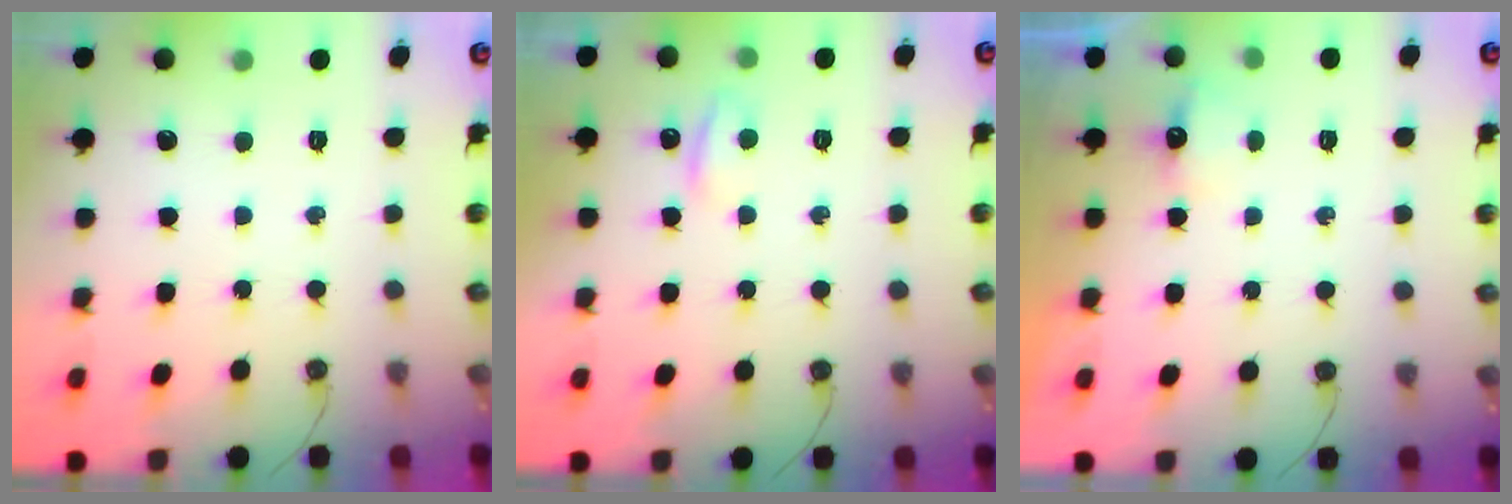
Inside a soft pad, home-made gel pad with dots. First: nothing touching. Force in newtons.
{"total": 4.1, "press": 4.1, "slide": 0.6}
{"total": 3.9, "press": 3.9, "slide": 0.7}